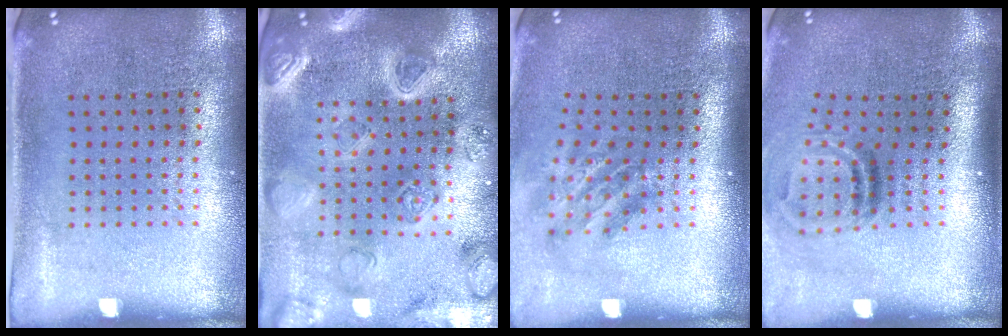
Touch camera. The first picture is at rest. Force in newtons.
{"total": 4.0, "press": 3.6, "slide": 1.7}
{"total": 1.9, "press": 1.2, "slide": 1.4}
{"total": 2.0, "press": 1.1, "slide": 1.6}